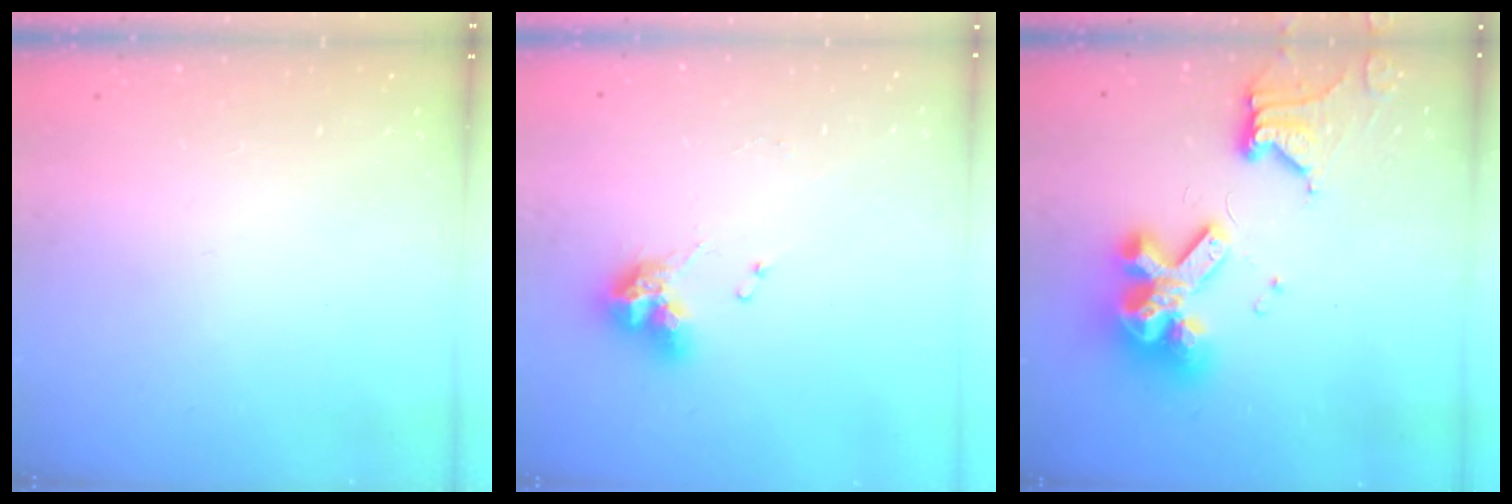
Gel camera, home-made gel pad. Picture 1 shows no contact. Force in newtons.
{"total": 9.3, "press": 9.3, "slide": 0.8}
{"total": 17.8, "press": 17.7, "slide": 1.8}